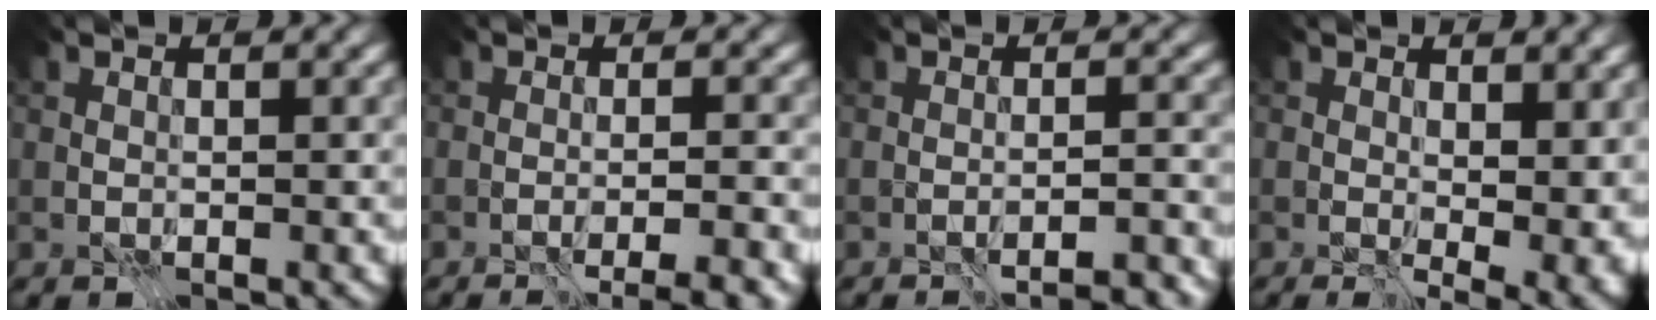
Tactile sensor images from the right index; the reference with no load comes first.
{"total": 4.8, "force": [-3.5, 0.6, 3.3], "torque": [-0.033, 0.002, -0.046]}
{"total": 3.2, "force": [-2.9, -0.1, 1.5], "torque": [-0.021, 0.006, -0.040]}
{"total": 6.9, "force": [0.7, 3.4, 5.9], "torque": [-0.078, -0.019, 0.026]}